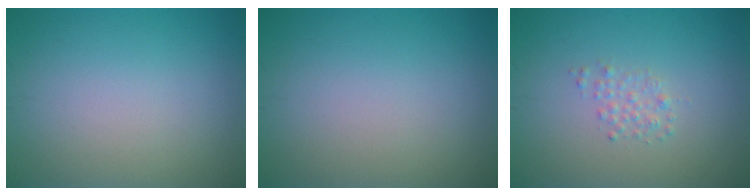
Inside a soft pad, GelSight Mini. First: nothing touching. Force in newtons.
{"total": 0.0}
{"total": 1.2, "press": 1.2, "slide": 0.0}